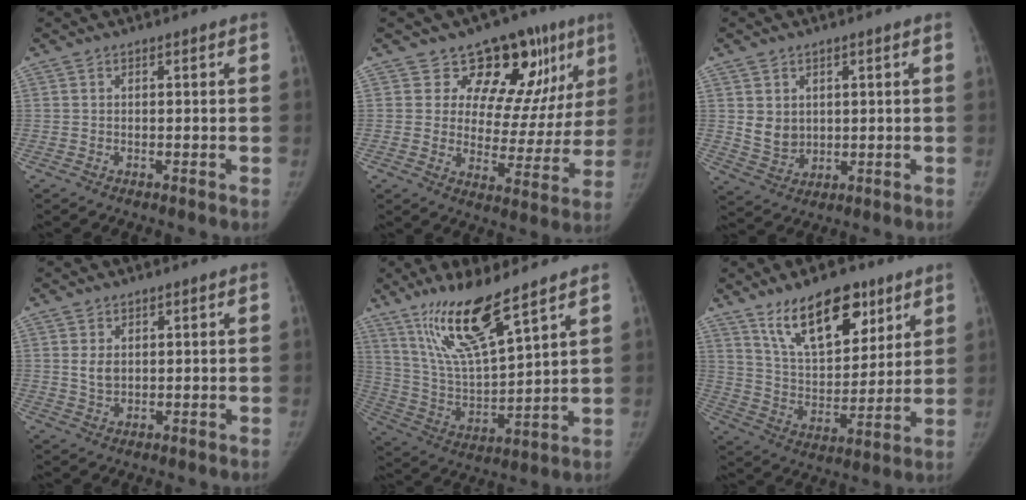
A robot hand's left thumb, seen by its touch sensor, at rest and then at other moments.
{"total": 16.3, "force": [9.9, 9.2, 9.0], "torque": [-0.042, -0.046, 0.131]}
{"total": 5.4, "force": [1.4, 4.6, 2.5], "torque": [-0.026, -0.017, 0.041]}
{"total": 3.0, "force": [0.8, 2.2, 1.9], "torque": [-0.023, -0.009, 0.022]}
{"total": 16.3, "force": [11.2, 3.1, 11.5], "torque": [-0.204, -0.061, 0.227]}
{"total": 17.8, "force": [10.9, 8.6, 11.0], "torque": [-0.129, -0.057, 0.195]}